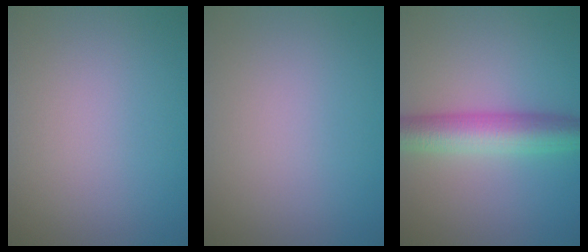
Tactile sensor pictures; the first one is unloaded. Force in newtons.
{"total": 0.0}
{"total": 5.7, "press": 5.7, "slide": 0.1}